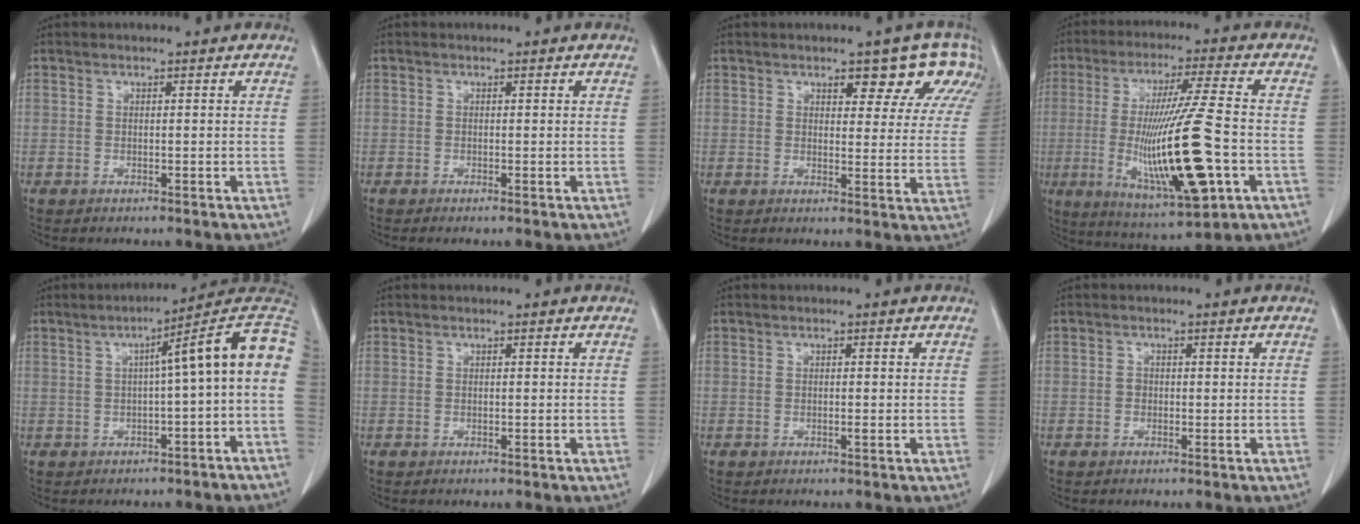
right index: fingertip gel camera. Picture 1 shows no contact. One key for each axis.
{"total": 0.0}
{"total": 8.4, "fx": 5.6, "fy": 3.5, "fz": 5.2, "tx": -0.043, "ty": 0.000, "tz": 0.051}
{"total": 18.7, "fx": -3.7, "fy": 1.3, "fz": 18.3, "tx": -0.346, "ty": -0.022, "tz": -0.055}
{"total": 10.2, "fx": 0.4, "fy": -0.1, "fz": 10.2, "tx": -0.125, "ty": 0.038, "tz": -0.005}
{"total": 0.0}
{"total": 0.7, "fx": -0.1, "fy": 0.1, "fz": 0.7, "tx": -0.013, "ty": -0.001, "tz": -0.001}
{"total": 0.8, "fx": -0.2, "fy": 0.7, "fz": 0.4, "tx": -0.004, "ty": 0.003, "tz": -0.004}